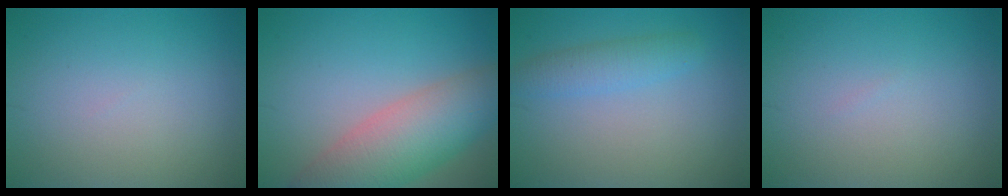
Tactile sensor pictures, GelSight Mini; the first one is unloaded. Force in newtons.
{"total": 7.8, "press": 7.8, "slide": 0.4}
{"total": 2.4, "press": 2.4, "slide": 0.1}
{"total": 0.0}